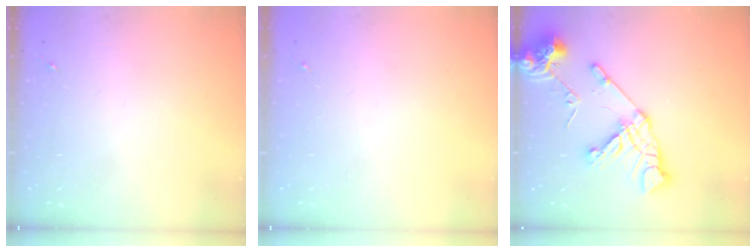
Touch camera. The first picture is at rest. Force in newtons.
{"total": 0.0}
{"total": 16.3, "press": 16.2, "slide": 2.1}